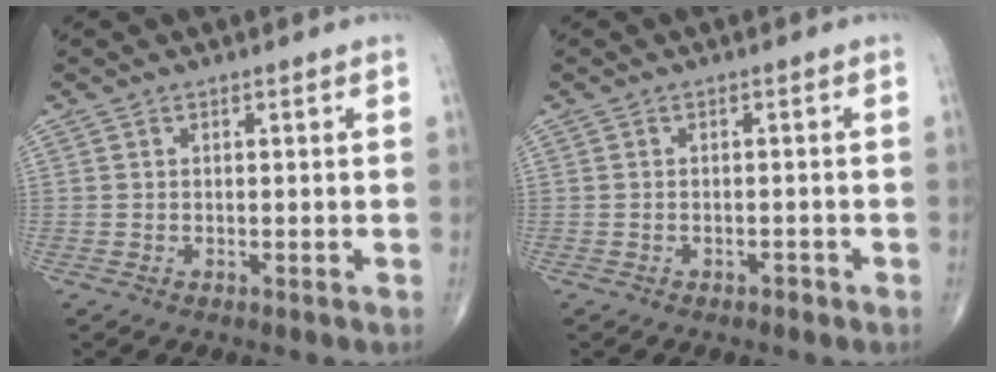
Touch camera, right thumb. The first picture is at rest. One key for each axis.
{"total": 1.0, "fx": -0.7, "fy": 0.6, "fz": 0.4, "tx": -0.009, "ty": 0.006, "tz": -0.010}